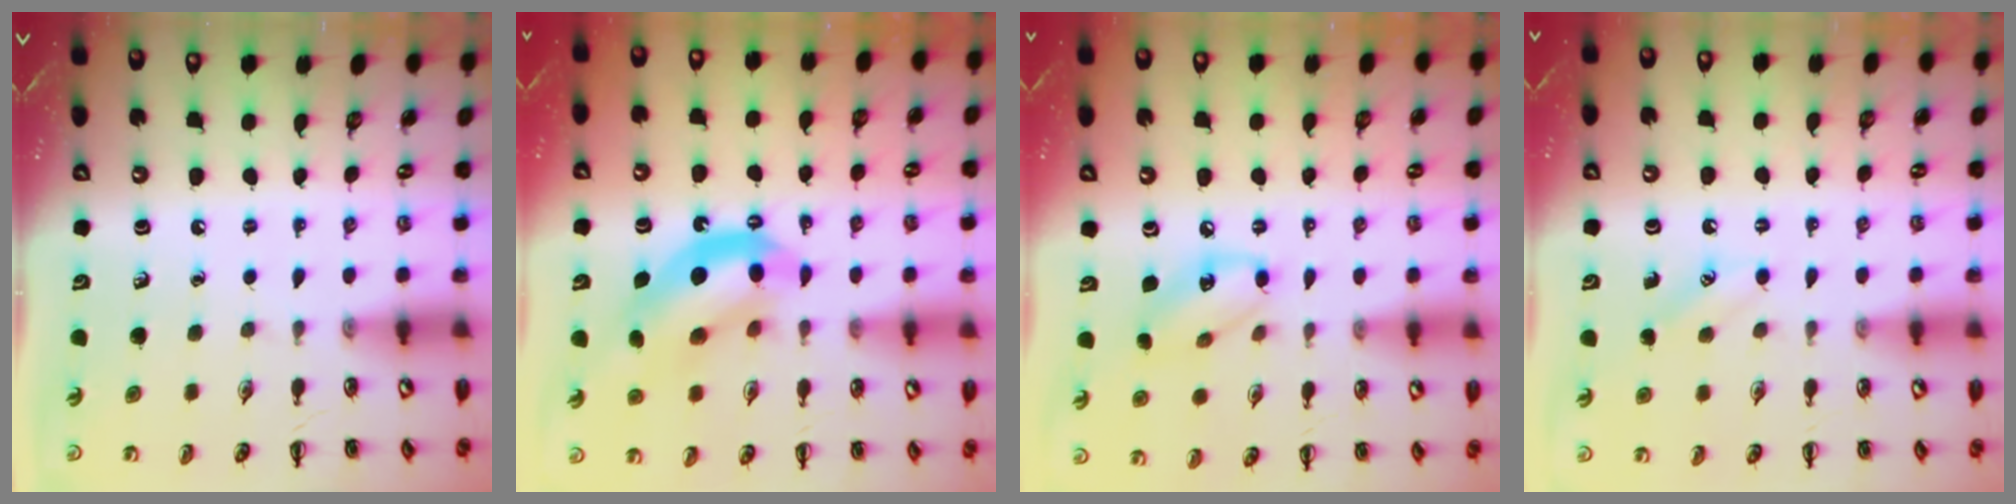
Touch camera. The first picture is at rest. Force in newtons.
{"total": 11.9, "press": 11.5, "slide": 3.0}
{"total": 10.0, "press": 9.9, "slide": 1.0}
{"total": 5.5, "press": 5.3, "slide": 1.4}